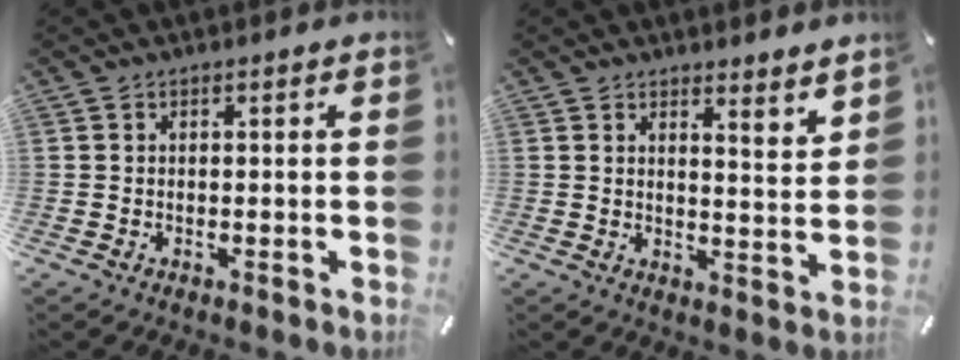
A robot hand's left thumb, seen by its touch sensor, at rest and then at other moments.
{"total": 3.9, "force": [3.8, 0.5, 0.8], "torque": [-0.013, -0.033, 0.066]}